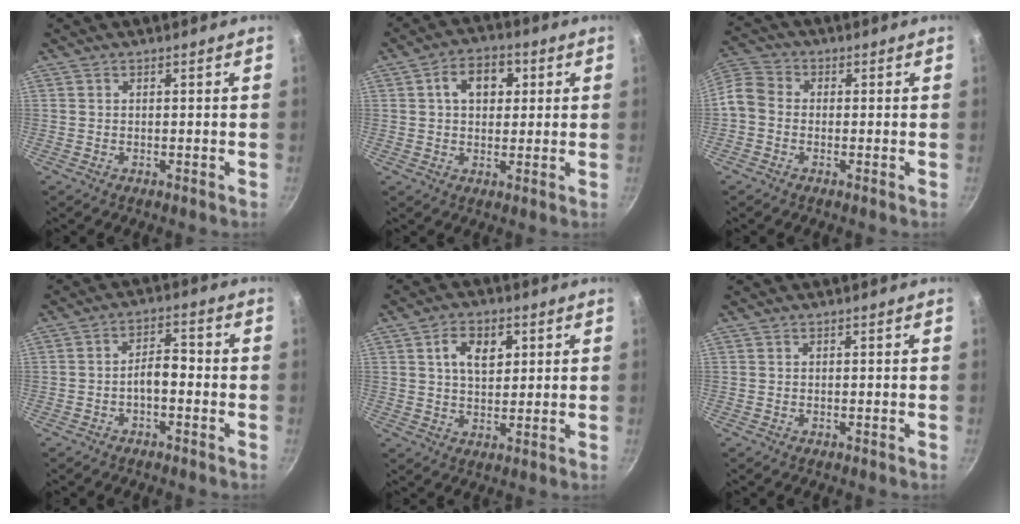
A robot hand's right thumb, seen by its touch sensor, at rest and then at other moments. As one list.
[{"total": 7.9, "force": [2.2, 5.6, 5.1], "torque": [-0.051, 0.006, 0.026]}, {"total": 6.3, "force": [-1.4, 5.1, 3.4], "torque": [-0.062, 0.025, -0.047]}, {"total": 4.4, "force": [-1.7, 2.1, 3.4], "torque": [-0.045, 0.027, -0.031]}, {"total": 7.4, "force": [2.4, 4.7, 5.2], "torque": [-0.068, -0.005, 0.039]}, {"total": 0.0}]